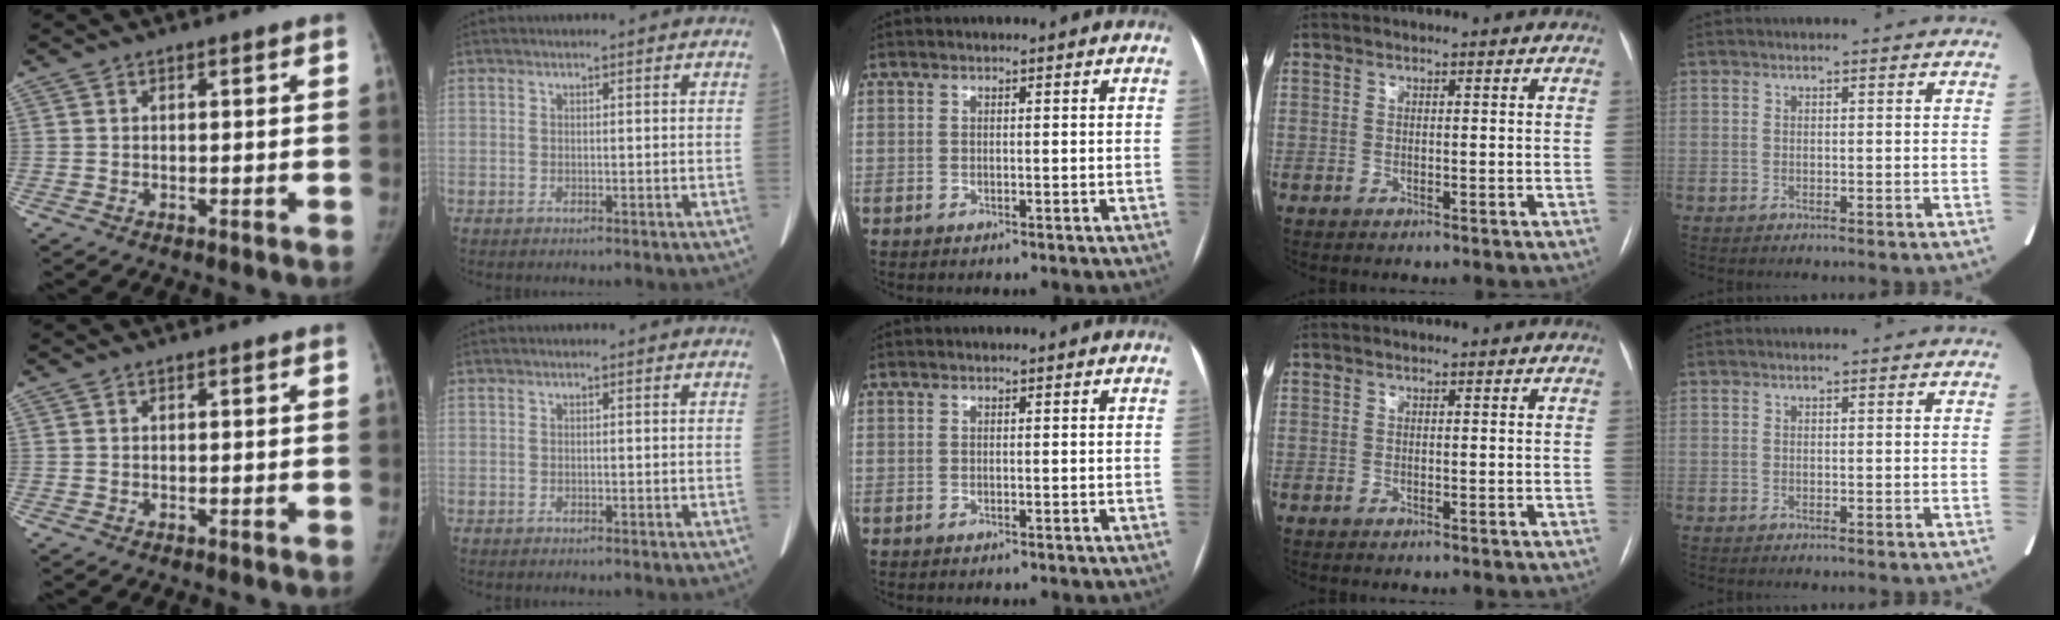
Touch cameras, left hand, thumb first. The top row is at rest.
{}